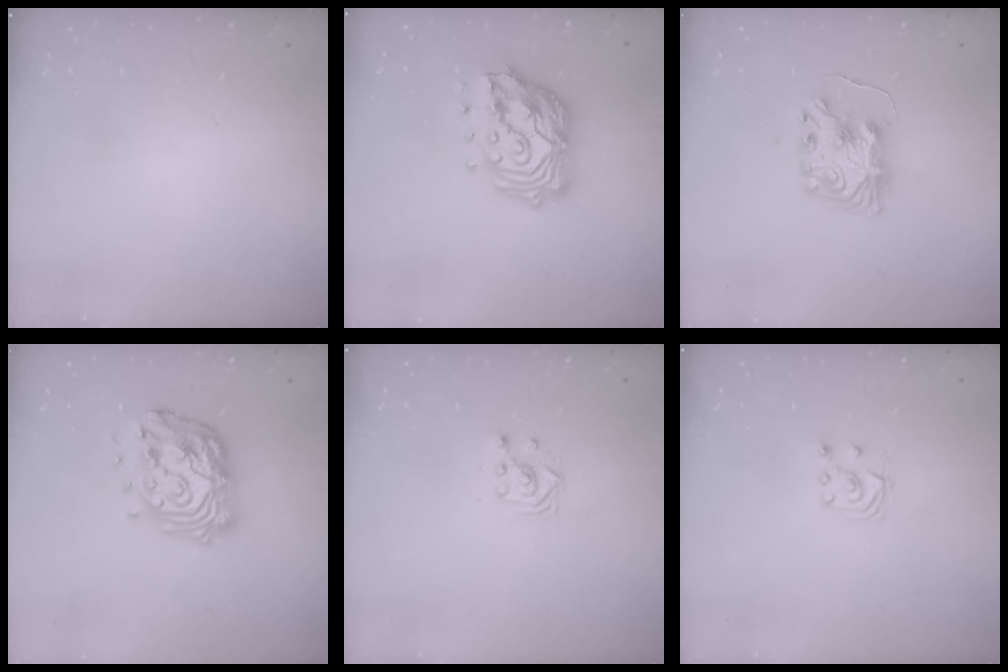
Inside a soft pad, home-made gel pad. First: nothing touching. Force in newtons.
{"total": 17.9, "press": 17.8, "slide": 1.7}
{"total": 9.0, "press": 9.0, "slide": 0.9}
{"total": 17.1, "press": 17.0, "slide": 1.9}
{"total": 3.0, "press": 3.0, "slide": 0.1}
{"total": 3.5, "press": 3.5, "slide": 0.4}